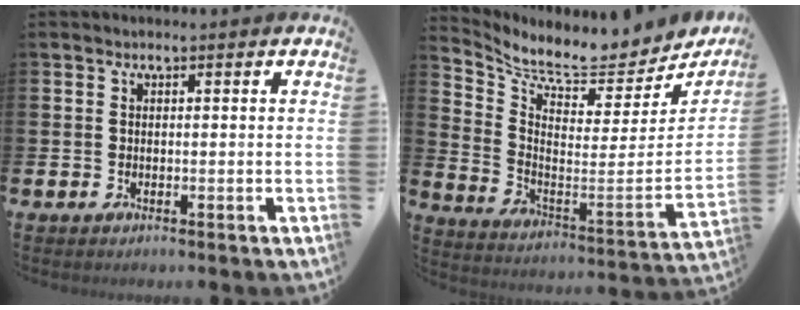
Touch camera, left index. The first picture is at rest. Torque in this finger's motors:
{"motor_torque": [1.63, -0.50, 0.03, 0.03]}